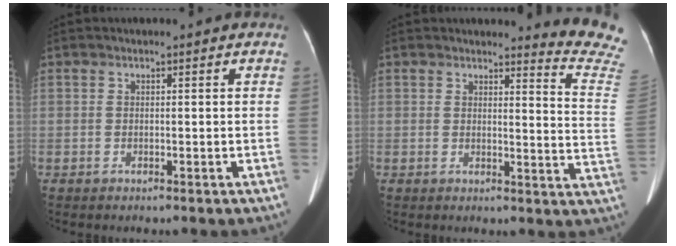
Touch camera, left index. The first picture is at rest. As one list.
[{"total": 10.2, "force": [10.1, -1.4, 0.4], "torque": [0.001, -0.134, 0.085]}]